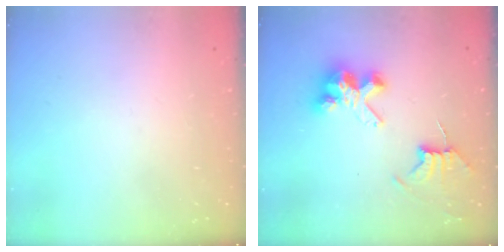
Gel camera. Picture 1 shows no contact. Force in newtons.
{"total": 8.4, "press": 8.4, "slide": 0.7}